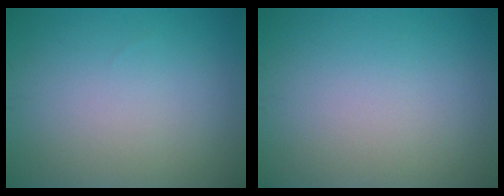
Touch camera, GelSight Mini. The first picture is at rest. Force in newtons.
{"total": 0.0}